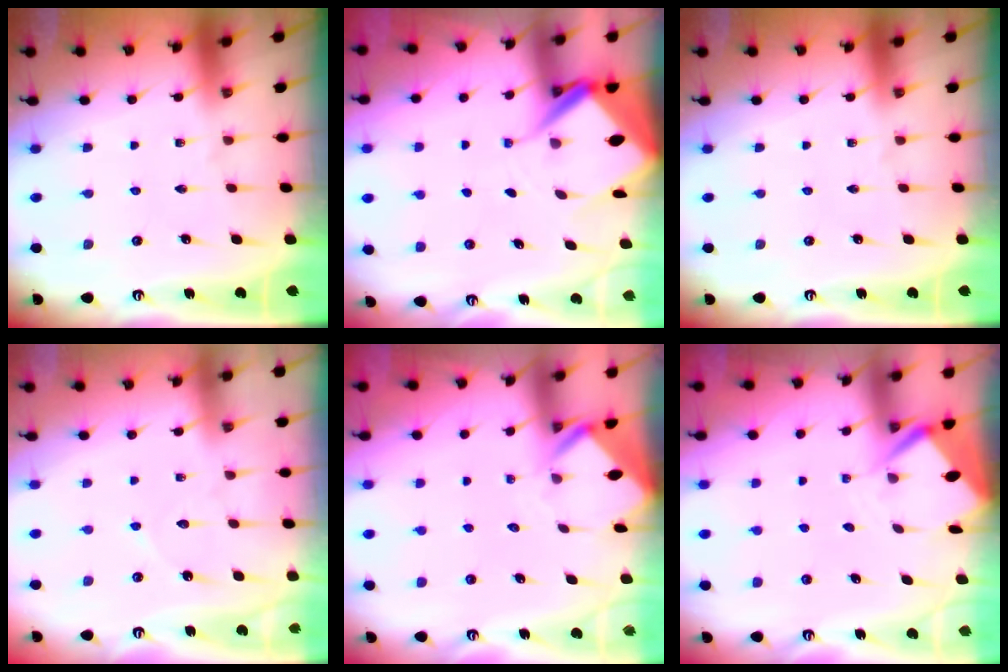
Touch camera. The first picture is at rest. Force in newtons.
{"total": 6.2, "press": 6.2, "slide": 0.5}
{"total": 0.0}
{"total": 4.0, "press": 3.9, "slide": 0.4}
{"total": 3.1, "press": 3.1, "slide": 0.3}
{"total": 3.6, "press": 3.5, "slide": 0.3}